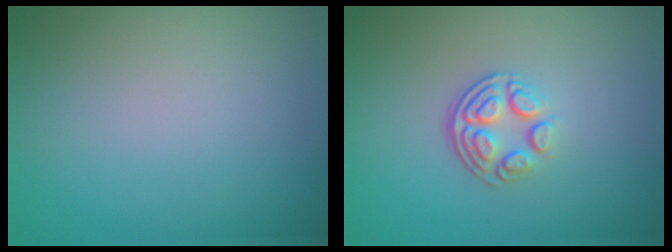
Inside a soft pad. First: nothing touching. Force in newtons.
{"total": 3.7, "press": 2.5, "slide": 2.7}